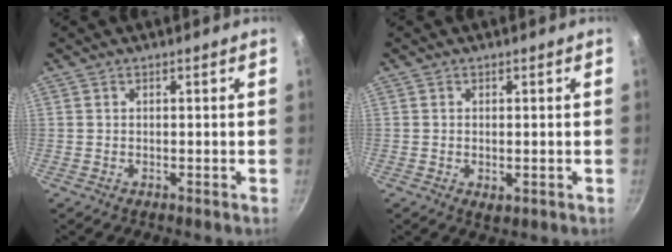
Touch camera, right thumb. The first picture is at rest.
{"total": 1.9, "force": [-0.2, 1.2, 1.5], "torque": [-0.022, -0.005, -0.001]}